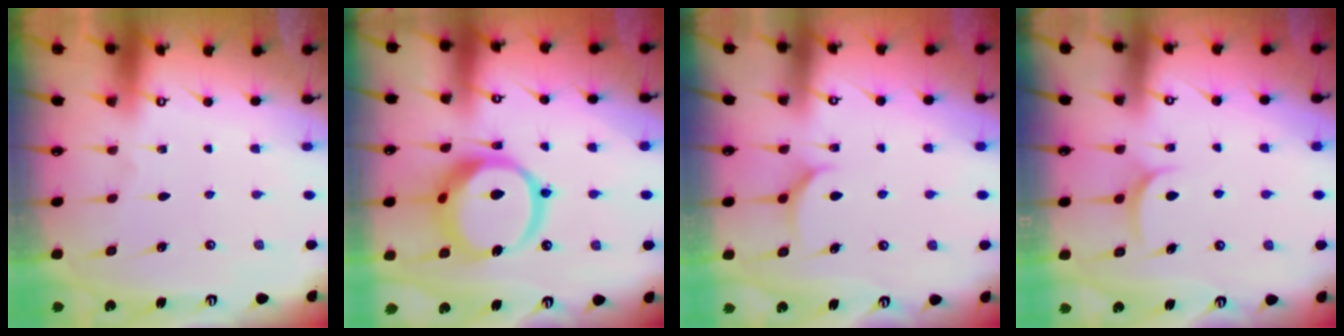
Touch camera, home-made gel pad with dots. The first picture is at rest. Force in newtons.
{"total": 17.3, "press": 17.2, "slide": 2.0}
{"total": 6.5, "press": 6.5, "slide": 0.6}
{"total": 5.5, "press": 5.5, "slide": 0.3}